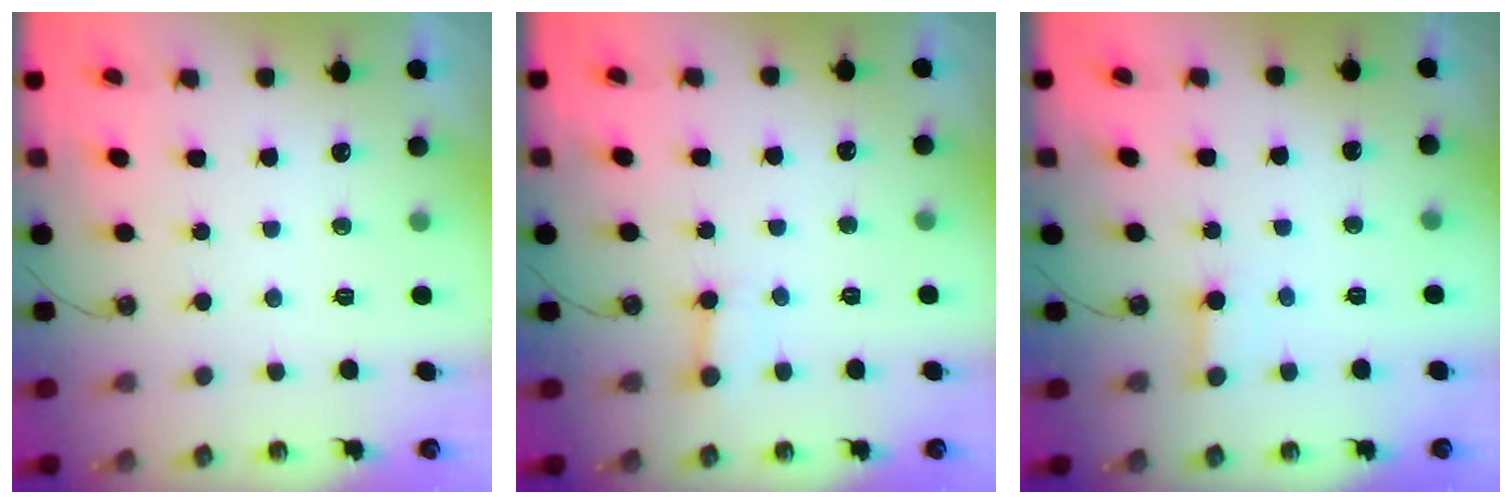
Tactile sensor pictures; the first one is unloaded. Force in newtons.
{"total": 2.7, "press": 2.7, "slide": 0.5}
{"total": 2.3, "press": 2.3, "slide": 0.2}